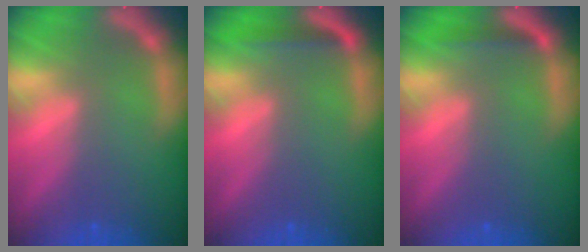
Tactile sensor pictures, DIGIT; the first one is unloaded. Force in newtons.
{"total": 1.9}
{"total": 1.4}